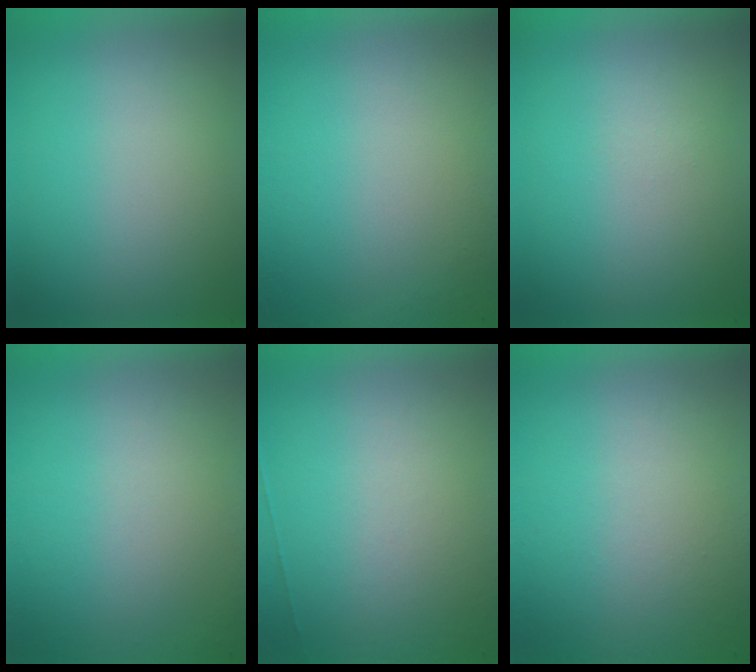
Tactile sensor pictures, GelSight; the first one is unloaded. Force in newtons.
{"total": 4.8}
{"total": 1.3}
{"total": 7.0}
{"total": 7.8}
{"total": 8.1}